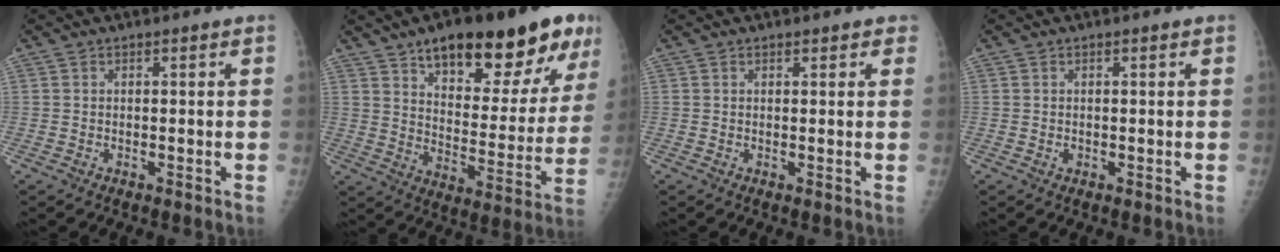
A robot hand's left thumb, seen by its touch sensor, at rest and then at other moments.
{"total": 24.7, "force": [14.8, 8.7, 17.8], "torque": [-0.205, -0.041, 0.219]}
{"total": 1.5, "force": [1.0, 0.8, 0.7], "torque": [0.006, -0.002, 0.007]}
{"total": 0.7, "force": [0.0, 0.5, 0.4], "torque": [-0.002, 0.000, 0.000]}